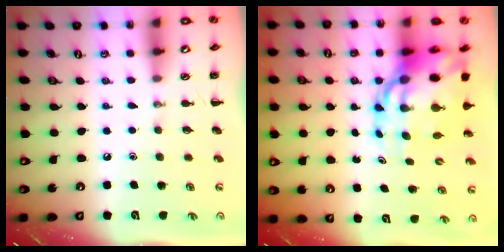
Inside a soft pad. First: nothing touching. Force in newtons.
{"total": 17.0, "press": 16.4, "slide": 4.7}